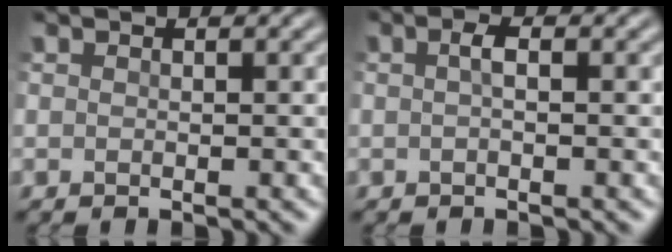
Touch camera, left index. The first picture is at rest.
{"total": 1.0, "force": [-0.3, 0.3, 1.0], "torque": [-0.021, 0.002, -0.005]}